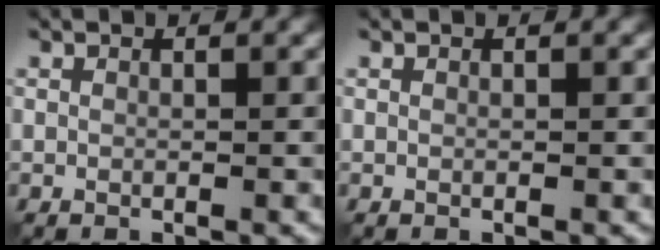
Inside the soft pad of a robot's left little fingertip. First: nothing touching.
{"total": 0.0}